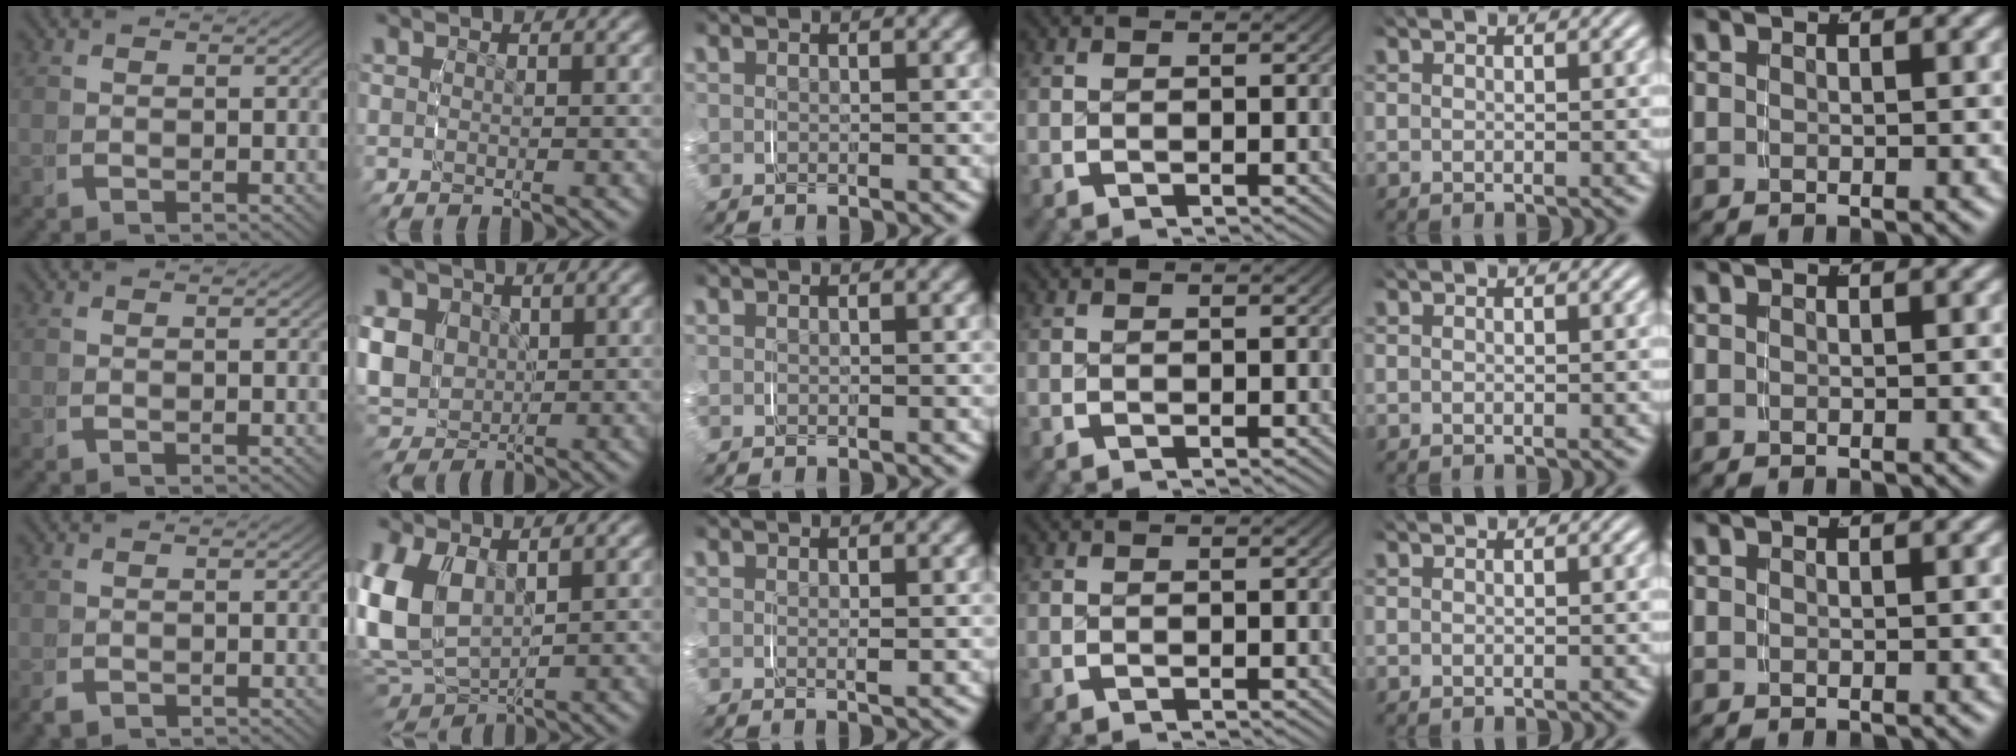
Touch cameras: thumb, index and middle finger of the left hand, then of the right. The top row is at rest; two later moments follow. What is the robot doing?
{"motion": "grasp_and_lifting", "object": "toothpaste"}